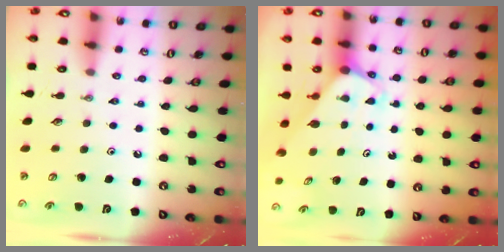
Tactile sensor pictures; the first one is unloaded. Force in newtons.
{"total": 1.9, "press": 1.9, "slide": 0.1}